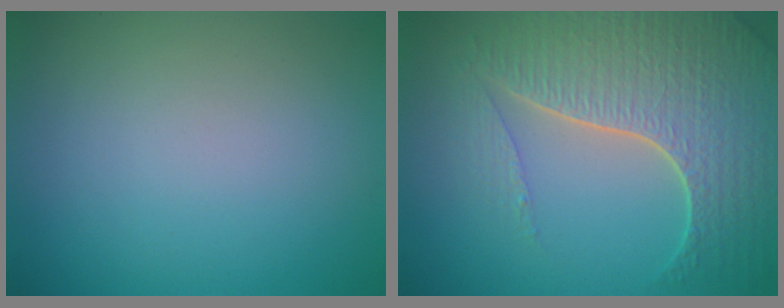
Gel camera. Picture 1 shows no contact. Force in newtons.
{"total": 7.5, "press": 5.6, "slide": 5.0}